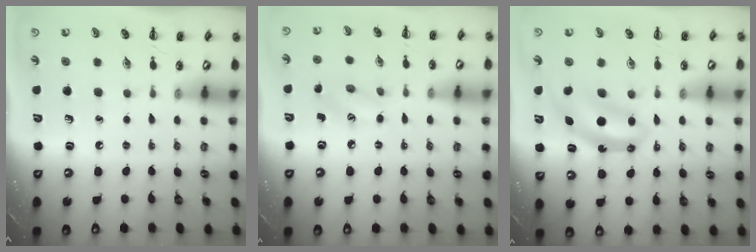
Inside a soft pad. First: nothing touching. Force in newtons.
{"total": 6.2, "press": 6.1, "slide": 1.1}
{"total": 7.1, "press": 7.1, "slide": 0.6}